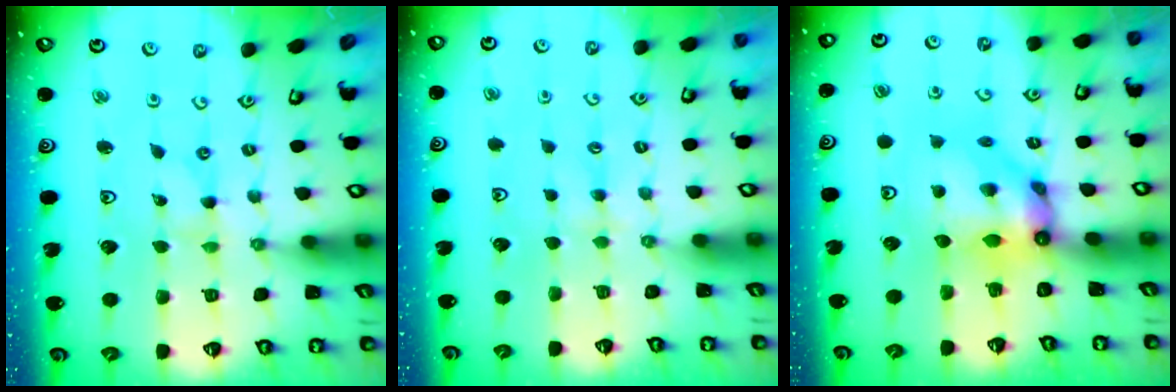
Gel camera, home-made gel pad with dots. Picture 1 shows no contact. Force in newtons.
{"total": 2.1, "press": 2.1, "slide": 0.4}
{"total": 8.5, "press": 8.5, "slide": 0.6}